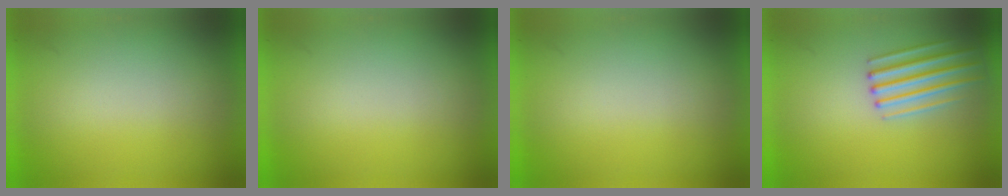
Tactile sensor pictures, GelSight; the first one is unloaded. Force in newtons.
{"total": 0.0}
{"total": 0.0}
{"total": 1.6}